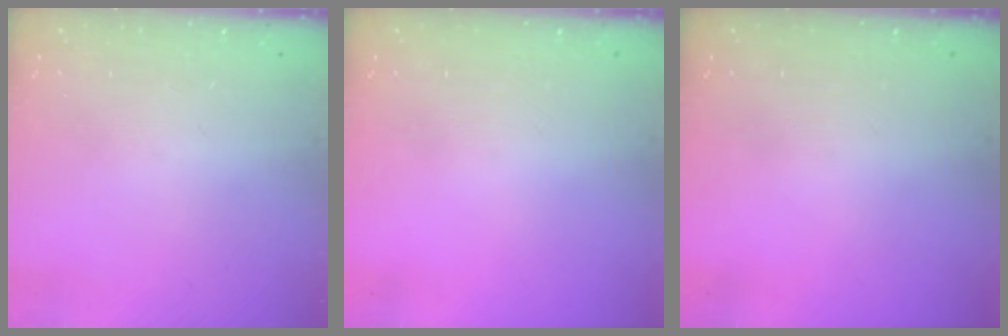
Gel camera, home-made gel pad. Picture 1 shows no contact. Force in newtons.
{"total": 0.0}
{"total": 0.0}